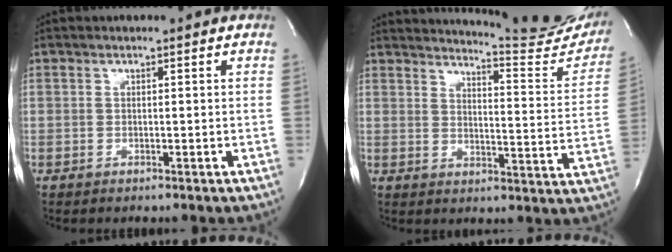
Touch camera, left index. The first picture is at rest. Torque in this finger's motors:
{"motor_torque": [0.64, -0.70, 0.27, 0.05]}